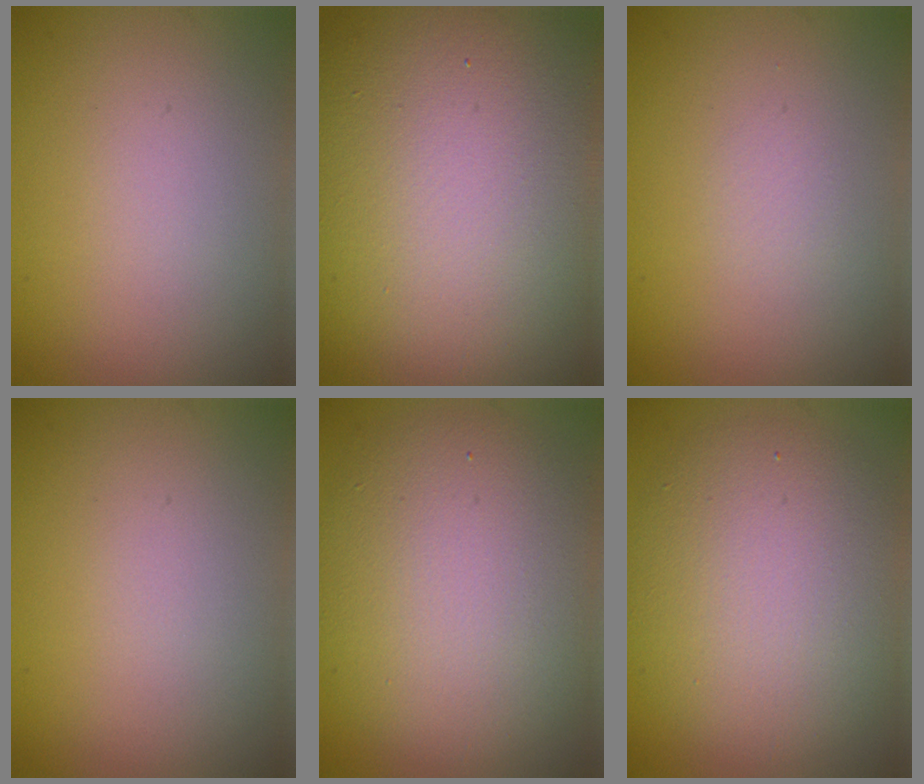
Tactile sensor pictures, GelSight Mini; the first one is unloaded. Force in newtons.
{"total": 20.6, "press": 20.6, "slide": 1.3}
{"total": 0.6, "press": 0.6, "slide": 0.0}
{"total": 0.0}
{"total": 9.3, "press": 9.3, "slide": 0.4}
{"total": 7.4, "press": 7.4, "slide": 0.4}